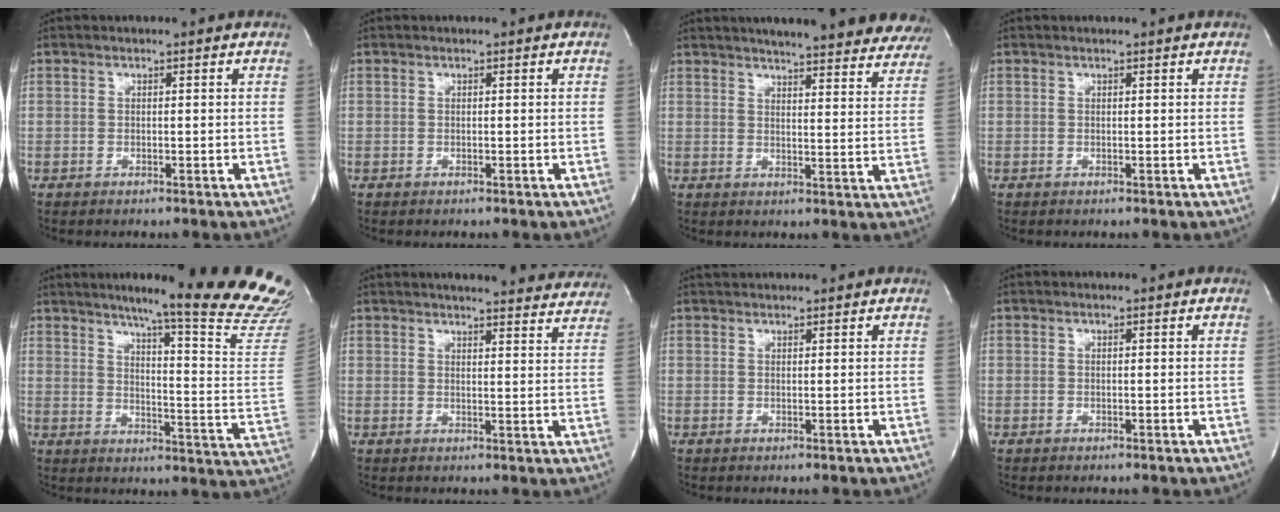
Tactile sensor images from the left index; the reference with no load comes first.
{"total": 0.0}
{"total": 24.6, "force": [21.9, 3.9, 10.4], "torque": [-0.151, -0.034, 0.253]}
{"total": 0.9, "force": [0.8, -0.1, 0.3], "torque": [-0.008, 0.003, 0.012]}
{"total": 24.2, "force": [20.2, -0.7, 13.4], "torque": [-0.172, -0.097, 0.247]}
{"total": 22.1, "force": [20.8, 3.1, 6.9], "torque": [-0.092, -0.038, 0.236]}
{"total": 2.6, "force": [2.6, 0.2, 0.6], "torque": [-0.009, 0.029, 0.044]}
{"total": 0.0}